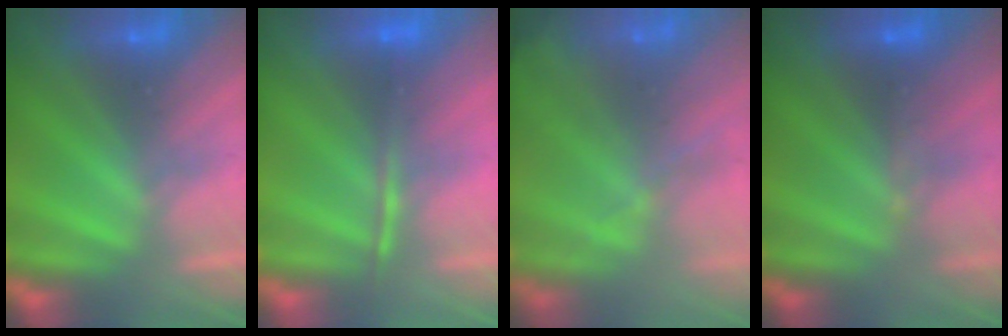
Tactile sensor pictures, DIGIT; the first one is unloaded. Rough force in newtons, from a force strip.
{"total": 1.5}
{"total": 11.2}
{"total": 3.0}